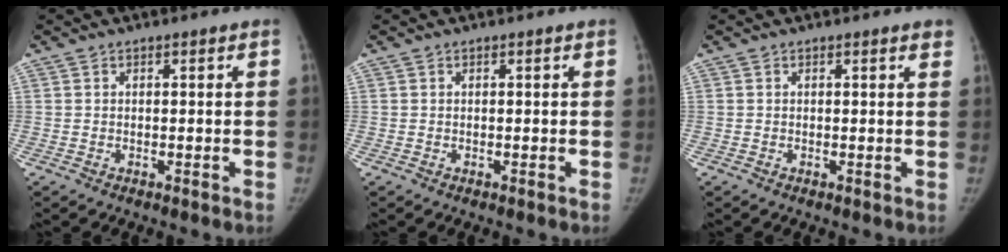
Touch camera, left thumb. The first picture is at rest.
{"total": 0.0}
{"total": 1.2, "force": [0.9, 0.2, 0.8], "torque": [-0.005, 0.000, 0.008]}